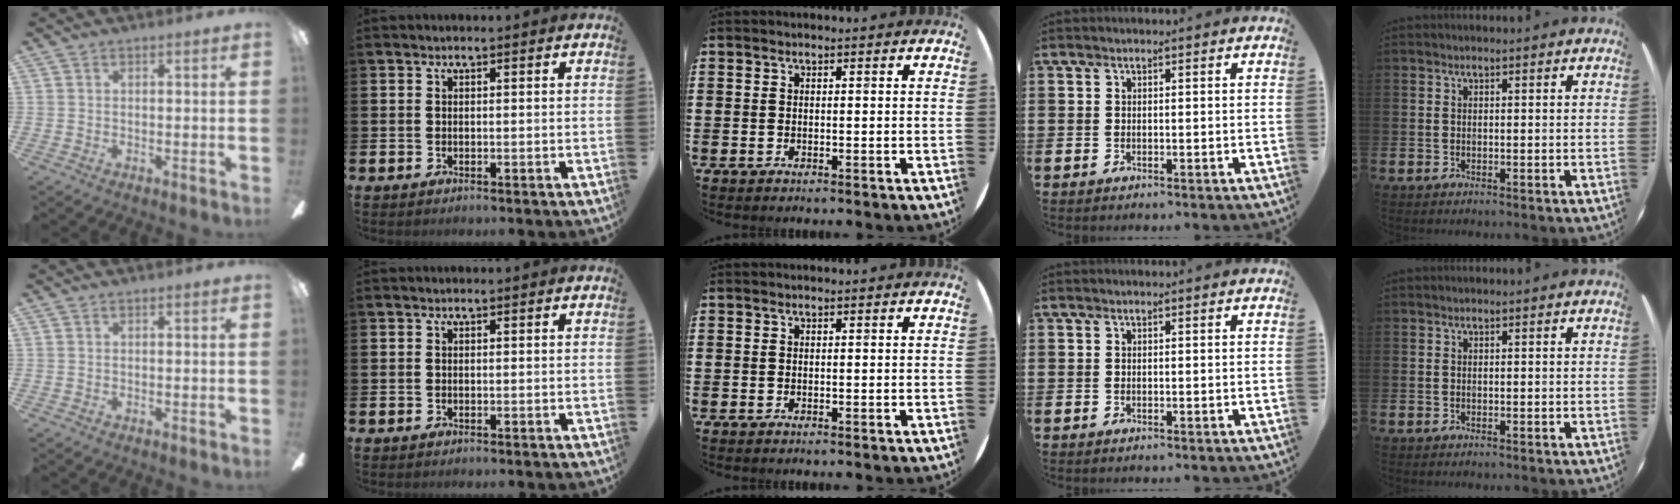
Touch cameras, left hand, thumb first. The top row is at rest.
{}